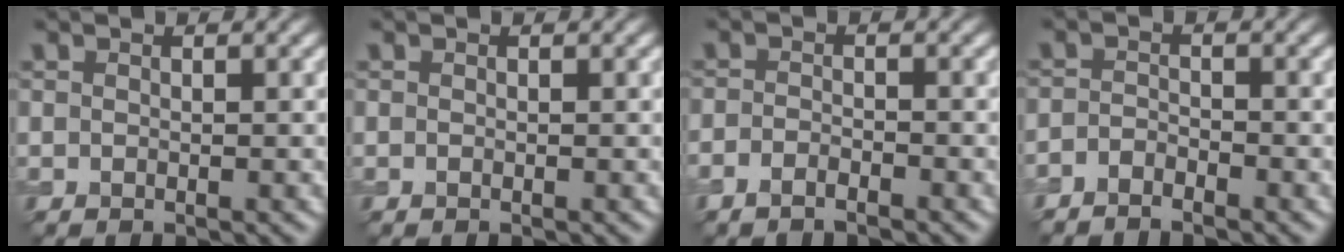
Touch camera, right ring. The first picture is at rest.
{"total": 0.0}
{"total": 1.2, "force": [-1.2, 0.1, 0.3], "torque": [-0.004, -0.001, -0.028]}
{"total": 1.7, "force": [-1.7, 0.1, 0.0], "torque": [0.000, -0.003, -0.040]}